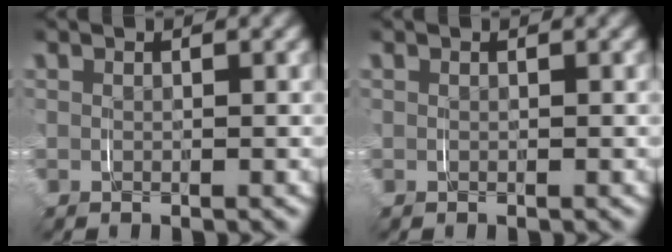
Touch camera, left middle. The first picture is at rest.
{"total": 0.0}